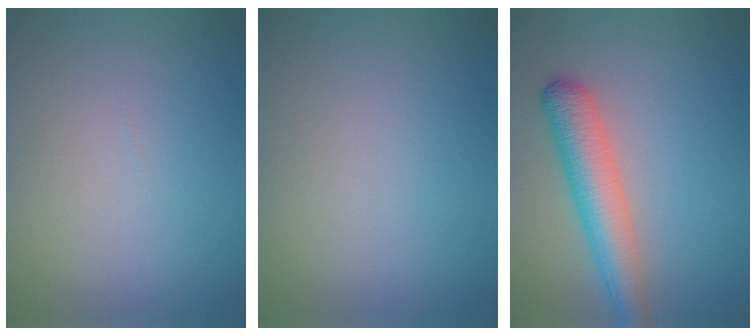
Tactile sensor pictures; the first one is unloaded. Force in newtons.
{"total": 0.0}
{"total": 5.2, "press": 5.2, "slide": 0.3}